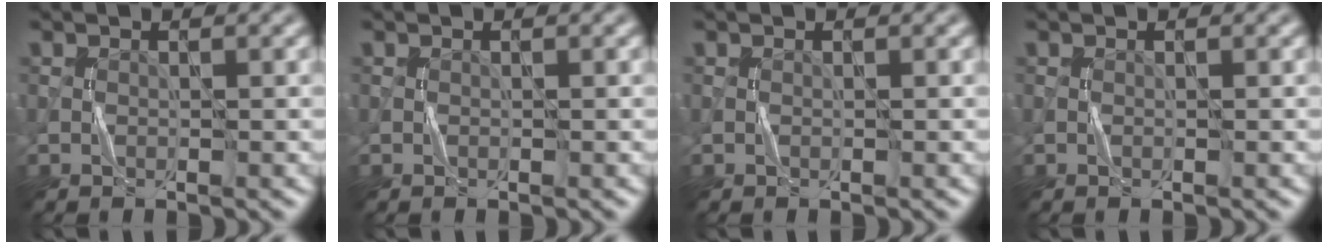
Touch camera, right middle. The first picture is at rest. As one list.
[{"total": 0.0}, {"total": 0.0}, {"total": 0.0}]